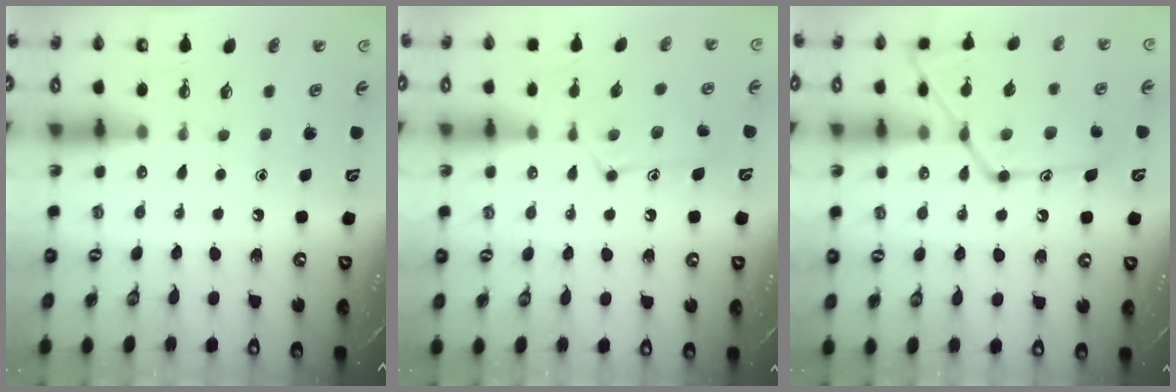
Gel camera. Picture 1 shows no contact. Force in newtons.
{"total": 12.4, "press": 12.4, "slide": 0.0}
{"total": 19.7, "press": 19.6, "slide": 1.3}